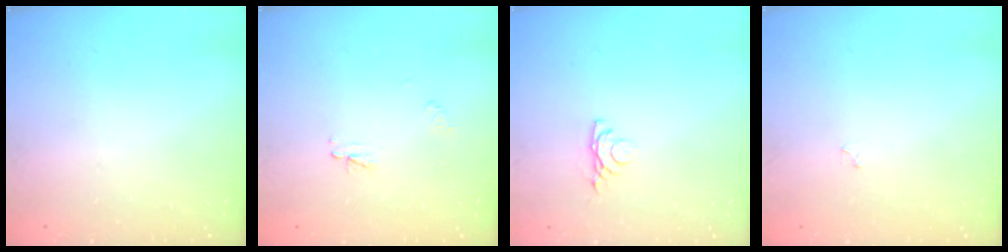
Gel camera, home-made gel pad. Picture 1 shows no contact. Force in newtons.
{"total": 2.3, "press": 2.2, "slide": 0.2}
{"total": 4.3, "press": 4.2, "slide": 0.8}
{"total": 2.2, "press": 2.1, "slide": 0.3}